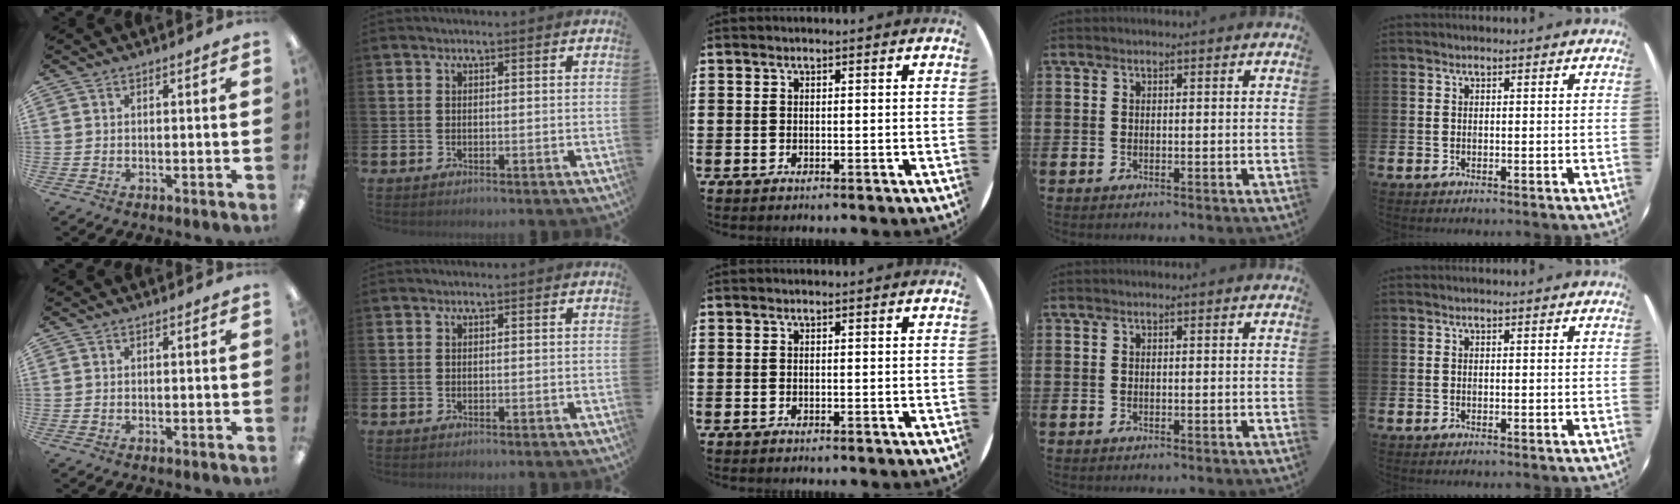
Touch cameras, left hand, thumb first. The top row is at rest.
{}